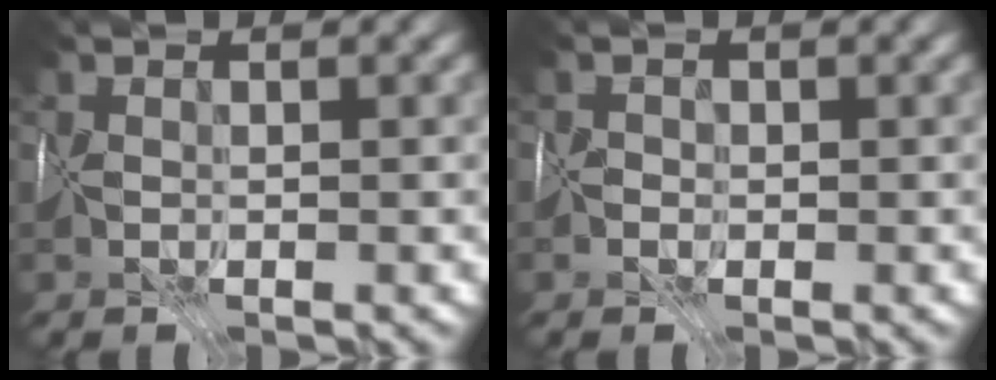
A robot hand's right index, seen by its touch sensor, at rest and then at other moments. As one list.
[{"total": 0.9, "force": [-0.3, 0.0, -0.9], "torque": [0.031, 0.009, -0.015]}]